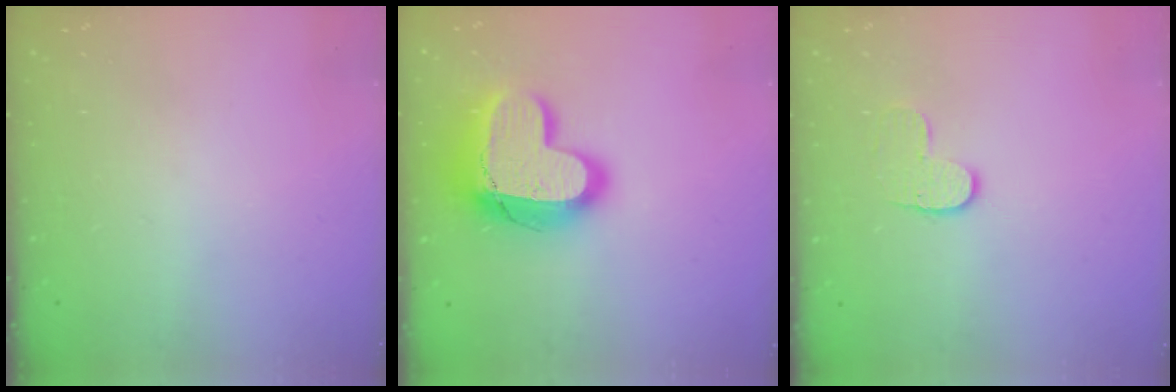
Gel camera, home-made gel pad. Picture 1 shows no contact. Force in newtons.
{"total": 20.3, "press": 20.3, "slide": 1.5}
{"total": 6.3, "press": 6.3, "slide": 0.7}